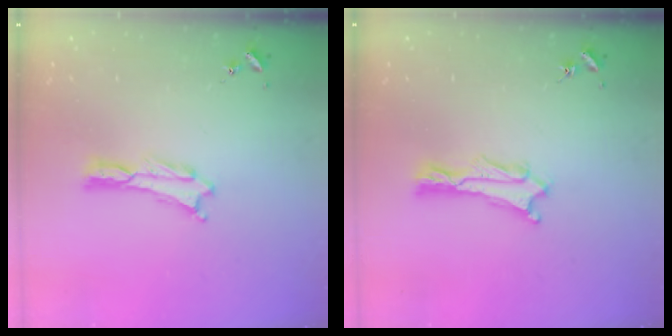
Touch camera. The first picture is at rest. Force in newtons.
{"total": 0.9, "press": 0.9, "slide": 0.2}